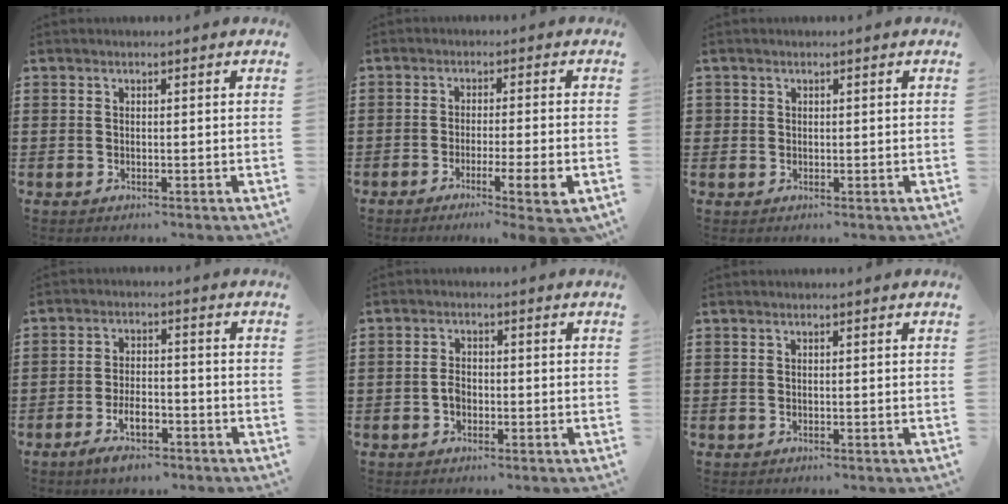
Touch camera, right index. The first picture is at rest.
{"total": 4.4, "force": [-2.4, -0.3, 3.7], "torque": [-0.057, -0.013, -0.039]}
{"total": 0.8, "force": [0.2, 0.8, 0.1], "torque": [-0.002, 0.005, 0.003]}
{"total": 5.5, "force": [-3.4, 2.1, 3.8], "torque": [-0.081, 0.002, -0.066]}
{"total": 2.1, "force": [-0.8, 1.3, 1.5], "torque": [-0.030, 0.003, -0.016]}
{"total": 0.0}